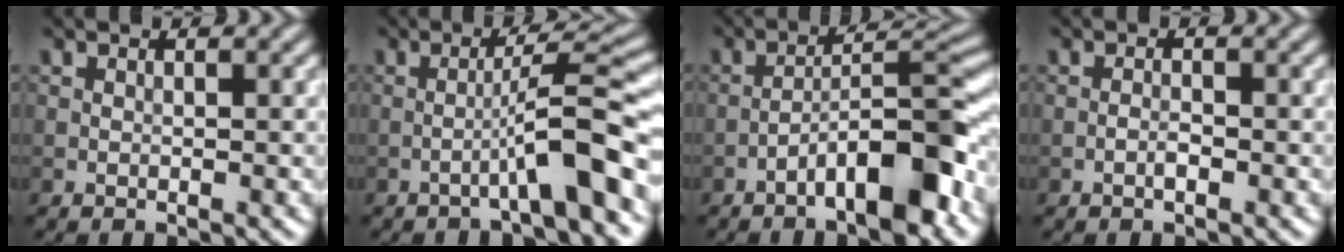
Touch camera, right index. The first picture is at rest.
{"total": 5.5, "force": [-2.4, 0.0, 4.9], "torque": [-0.076, 0.029, -0.042]}
{"total": 7.7, "force": [-4.3, 1.8, 6.2], "torque": [-0.092, 0.025, -0.071]}
{"total": 0.9, "force": [-0.5, 0.2, 0.7], "torque": [-0.015, 0.001, -0.010]}